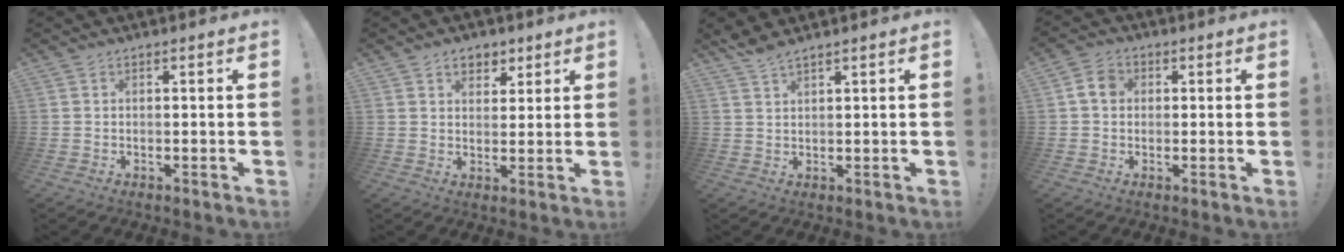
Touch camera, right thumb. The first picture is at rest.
{"total": 5.5, "force": [3.2, 4.1, 1.8], "torque": [-0.011, -0.016, 0.057]}
{"total": 3.2, "force": [2.8, 0.3, 1.6], "torque": [-0.037, -0.013, 0.052]}
{"total": 5.1, "force": [0.8, 4.3, 2.7], "torque": [-0.042, 0.011, 0.017]}